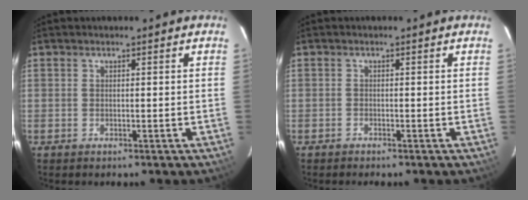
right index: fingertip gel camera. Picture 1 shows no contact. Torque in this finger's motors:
{"motor_torque": [0.30, -0.28, 0.00, -0.03]}